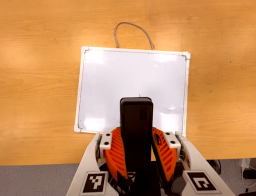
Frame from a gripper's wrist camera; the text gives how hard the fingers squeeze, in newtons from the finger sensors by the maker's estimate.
{"total": 6.0, "left": 5.2, "right": 6.8}